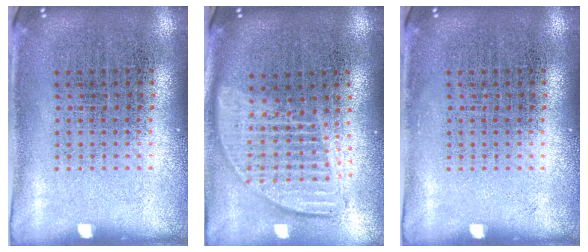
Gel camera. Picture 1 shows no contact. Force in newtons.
{"total": 1.8, "press": 1.6, "slide": 0.9}
{"total": 0.0}